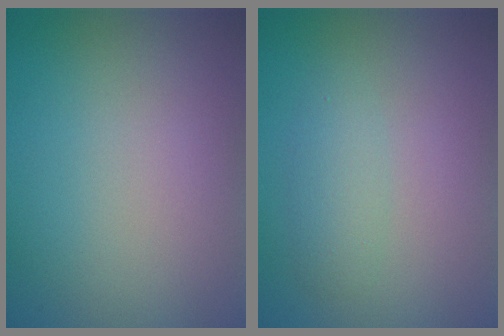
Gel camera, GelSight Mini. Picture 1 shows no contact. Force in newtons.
{"total": 1.7, "press": 1.7, "slide": 0.0}